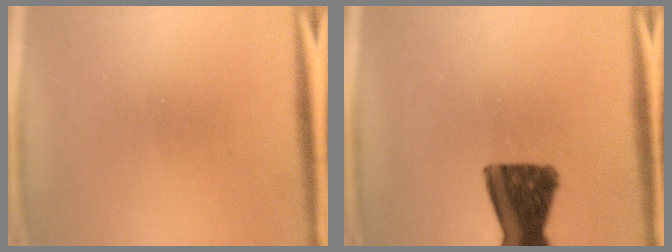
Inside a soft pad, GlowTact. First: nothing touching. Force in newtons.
{"total": 14.4}